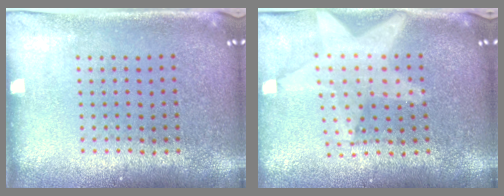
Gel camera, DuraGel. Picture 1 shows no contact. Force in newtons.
{"total": 2.2, "press": 1.7, "slide": 1.3}